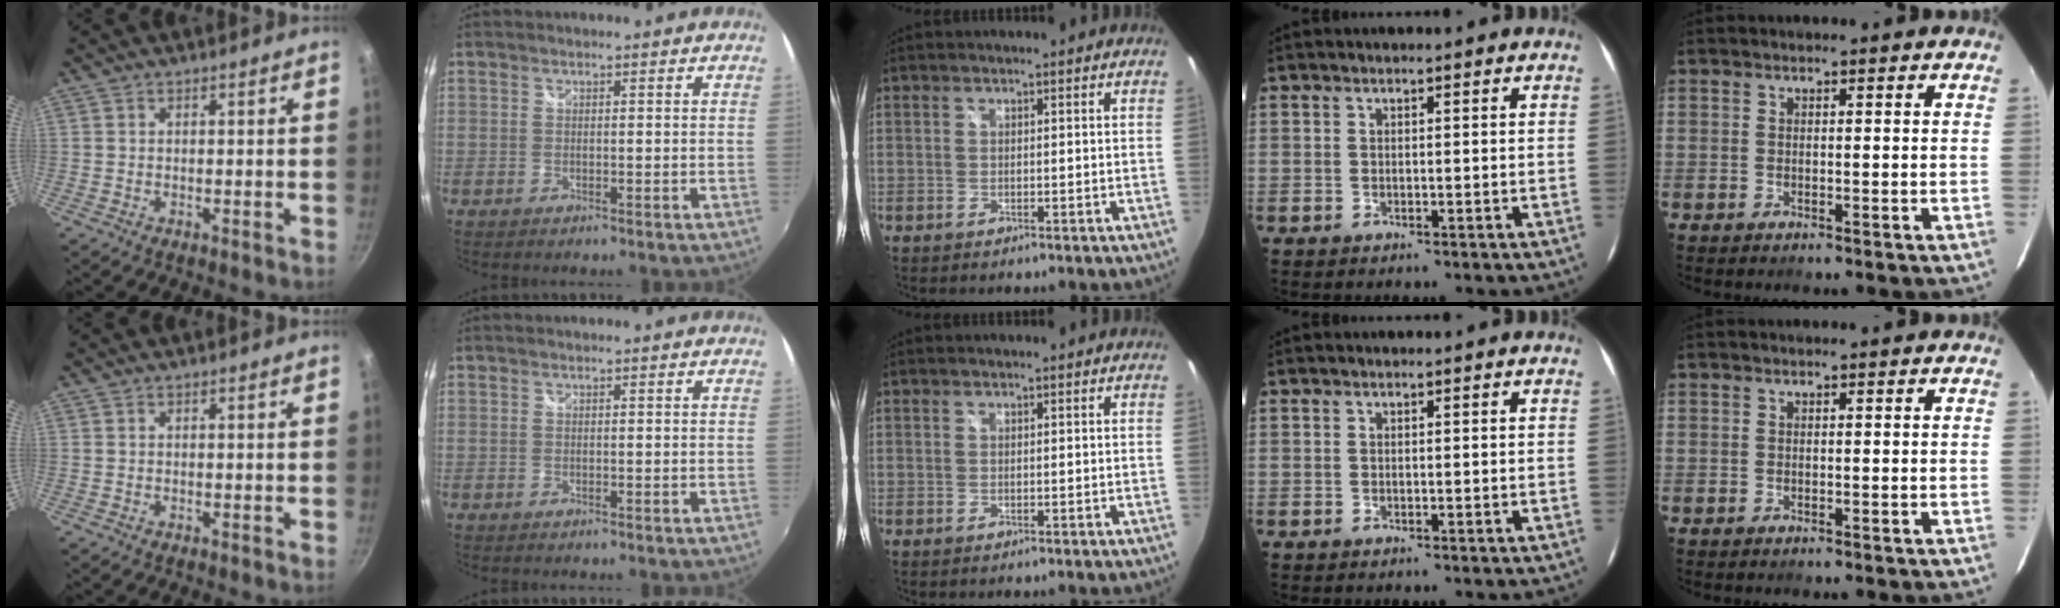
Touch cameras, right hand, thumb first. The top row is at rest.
{}